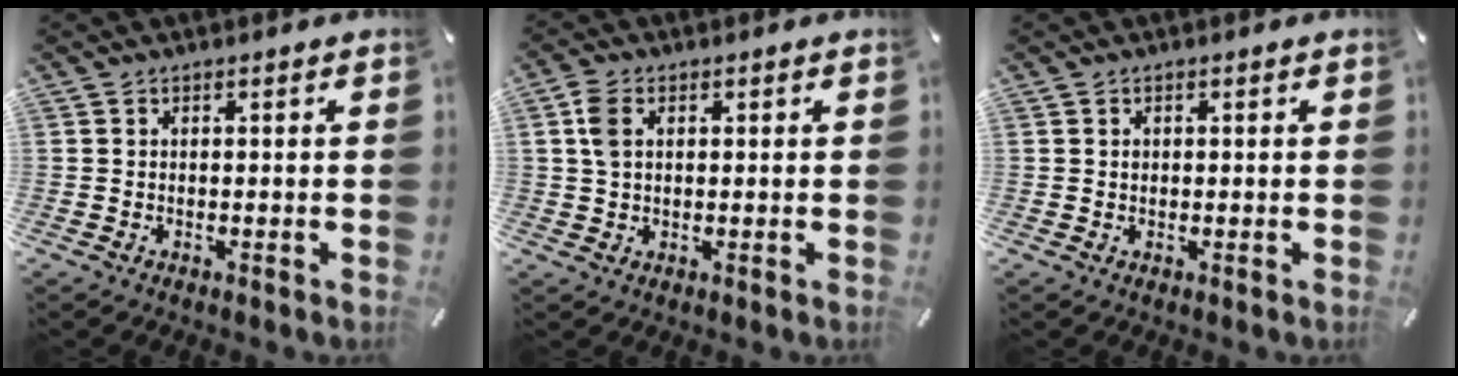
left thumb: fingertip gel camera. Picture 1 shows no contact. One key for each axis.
{"total": 4.4, "fx": 1.1, "fy": 2.9, "fz": 3.1, "tx": -0.075, "ty": 0.007, "tz": 0.019}
{"total": 0.6, "fx": 0.2, "fy": 0.5, "fz": 0.1, "tx": 0.007, "ty": 0.000, "tz": 0.001}